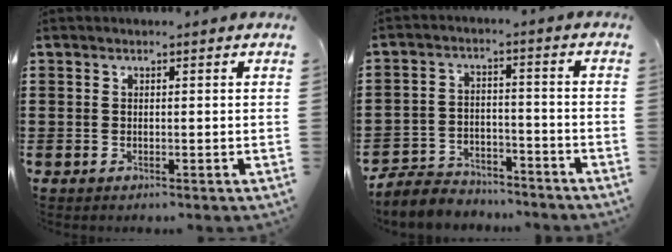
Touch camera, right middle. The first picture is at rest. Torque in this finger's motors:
{"motor_torque": [2.14, 0.00, 0.08, 0.05]}